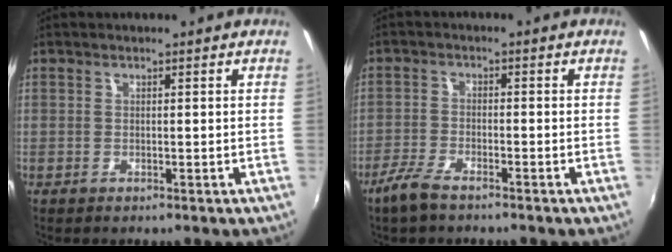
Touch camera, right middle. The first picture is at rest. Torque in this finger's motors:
{"motor_torque": [0.59, -0.49, 0.22, 0.04]}